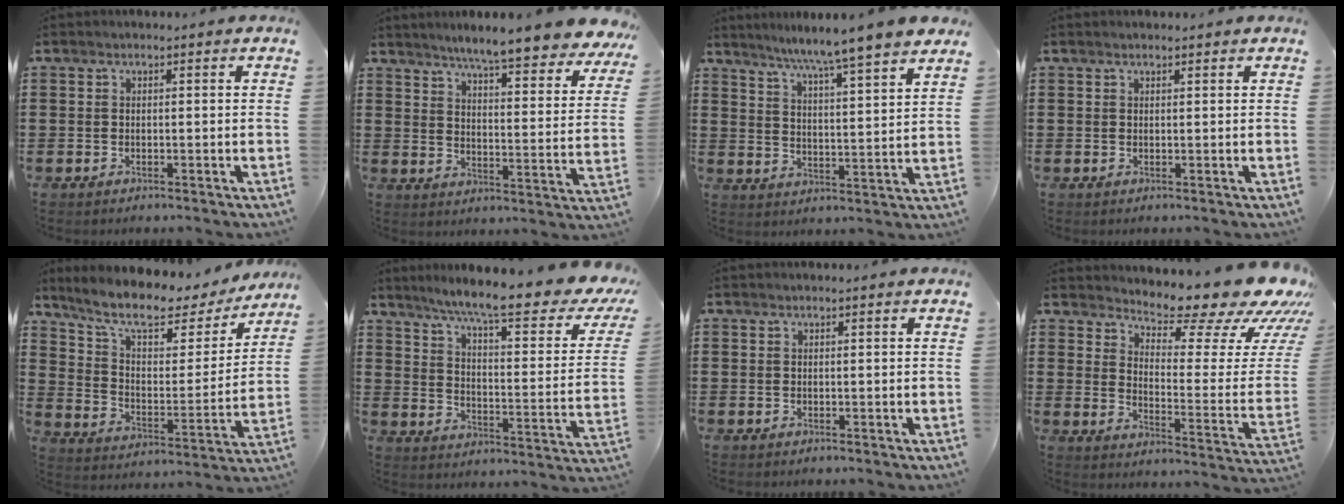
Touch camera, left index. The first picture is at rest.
{"total": 7.0, "force": [6.3, -0.7, 3.0], "torque": [-0.069, -0.053, 0.101]}
{"total": 6.1, "force": [5.4, -1.6, 2.3], "torque": [-0.066, -0.046, 0.085]}
{"total": 0.6, "force": [0.6, 0.1, 0.3], "torque": [-0.006, 0.000, 0.011]}
{"total": 9.3, "force": [7.4, 2.5, 5.0], "torque": [-0.121, -0.041, 0.123]}
{"total": 10.1, "force": [7.9, -0.1, 6.2], "torque": [-0.132, -0.055, 0.124]}
{"total": 0.0}
{"total": 11.9, "force": [10.2, 2.2, 5.8], "torque": [-0.088, -0.093, 0.165]}